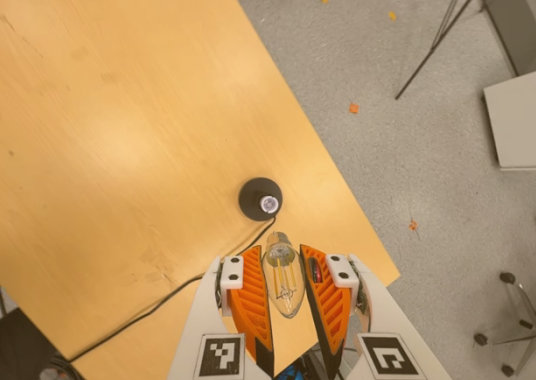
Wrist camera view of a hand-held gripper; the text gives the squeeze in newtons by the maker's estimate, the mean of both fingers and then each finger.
{"total": 11.4, "left": 11.8, "right": 11.0}